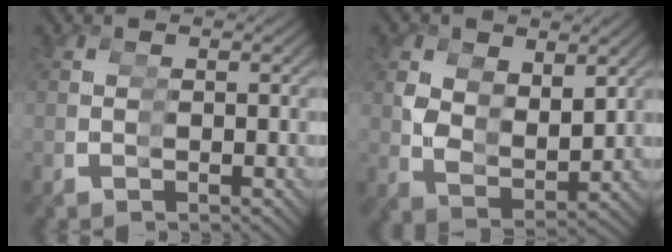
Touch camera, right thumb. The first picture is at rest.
{"total": 5.0, "force": [1.4, 3.9, 2.8], "torque": [-0.070, -0.013, 0.030]}